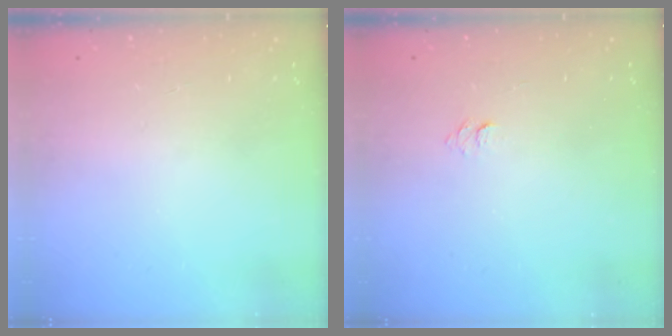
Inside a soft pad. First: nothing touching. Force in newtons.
{"total": 3.5, "press": 3.5, "slide": 0.3}